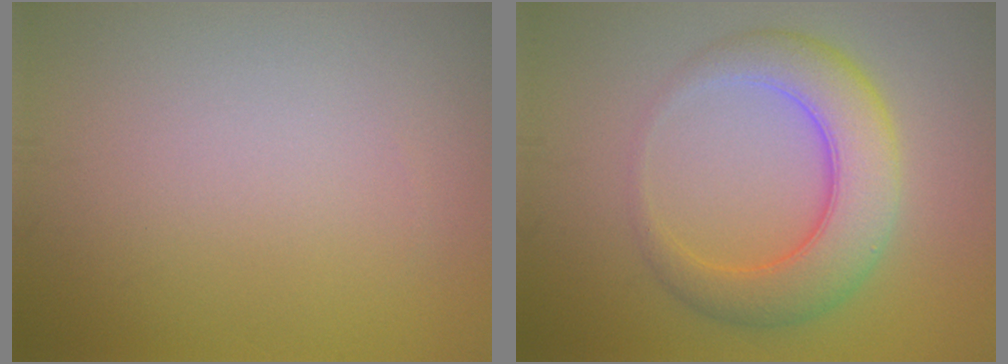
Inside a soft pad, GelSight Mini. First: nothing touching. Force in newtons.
{"total": 6.4, "press": 6.4, "slide": 0.2}